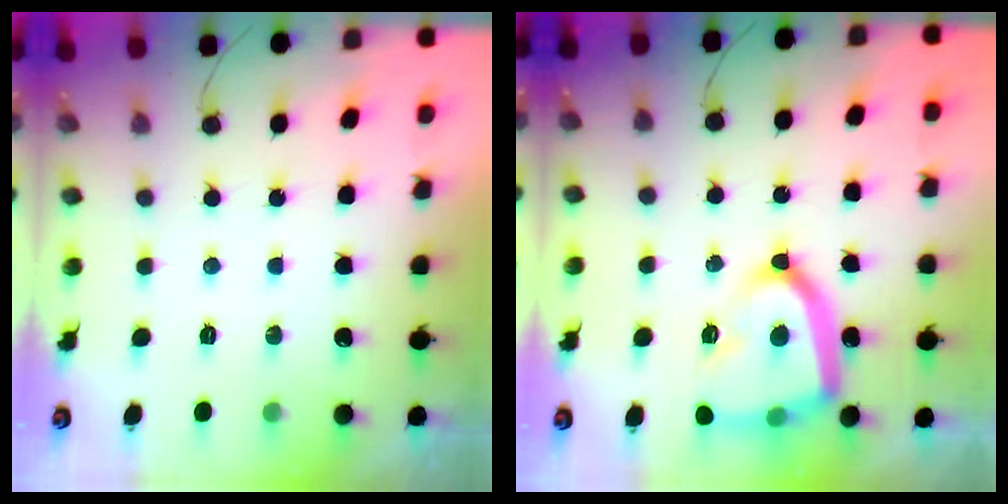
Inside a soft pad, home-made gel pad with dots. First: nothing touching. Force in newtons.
{"total": 18.7, "press": 18.6, "slide": 1.7}